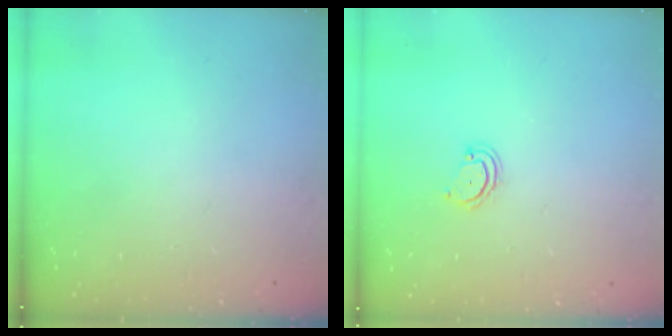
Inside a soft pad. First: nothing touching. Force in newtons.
{"total": 3.5, "press": 3.5, "slide": 0.3}